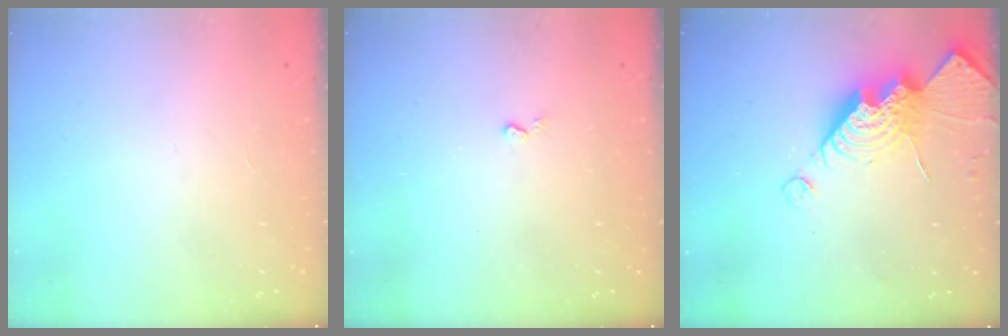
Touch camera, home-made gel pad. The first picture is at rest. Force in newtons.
{"total": 3.1, "press": 3.1, "slide": 0.5}
{"total": 14.6, "press": 14.6, "slide": 1.1}